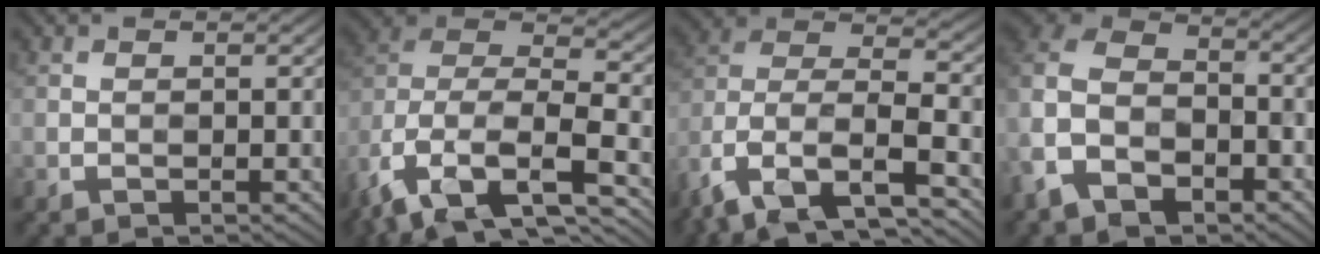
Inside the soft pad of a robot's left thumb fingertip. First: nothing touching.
{"total": 17.3, "force": [-9.5, 9.4, 11.0], "torque": [-0.270, -0.034, -0.125]}
{"total": 14.5, "force": [-8.5, 7.2, 9.3], "torque": [-0.236, -0.026, -0.148]}
{"total": 11.8, "force": [-6.3, 7.9, 6.2], "torque": [-0.170, -0.042, -0.120]}